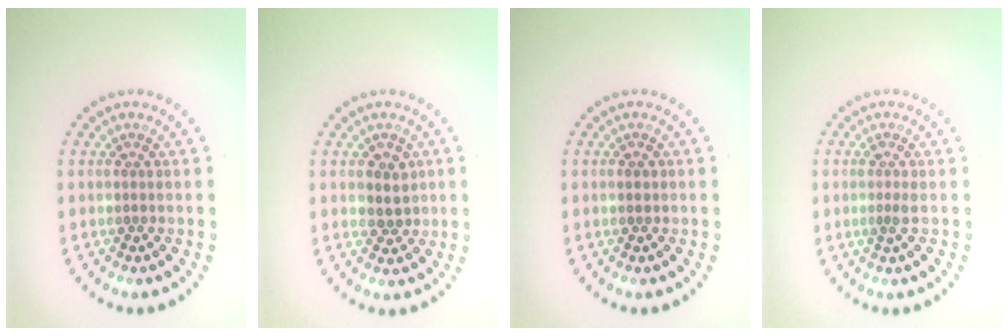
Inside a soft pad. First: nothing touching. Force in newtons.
{"total": 2.0, "press": 1.8, "slide": 0.7}
{"total": 1.0, "press": 1.0, "slide": 0.0}
{"total": 1.0, "press": 0.8, "slide": 0.6}